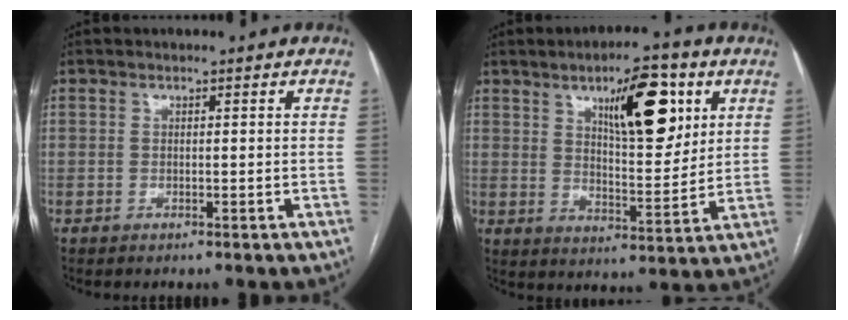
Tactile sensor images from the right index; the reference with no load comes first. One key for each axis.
{"total": 13.1, "fx": 5.9, "fy": 4.0, "fz": 11.0, "tx": -0.166, "ty": 0.006, "tz": 0.095}